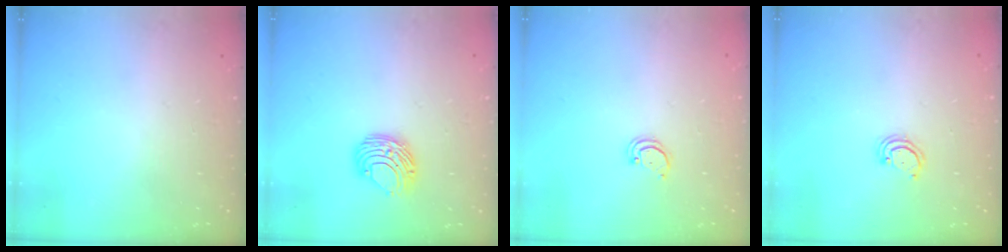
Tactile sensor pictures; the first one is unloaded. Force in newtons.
{"total": 8.7, "press": 8.6, "slide": 0.7}
{"total": 1.8, "press": 1.8, "slide": 0.2}
{"total": 3.1, "press": 3.1, "slide": 0.4}